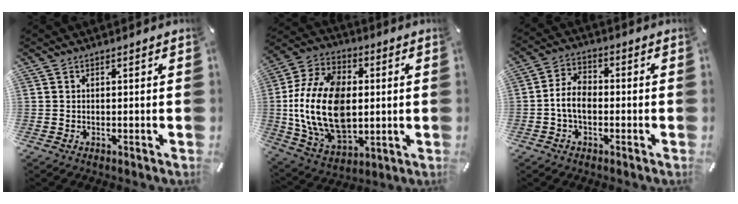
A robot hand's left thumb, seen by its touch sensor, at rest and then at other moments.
{"total": 21.8, "force": [-0.6, 15.2, 15.7], "torque": [-0.340, -0.001, -0.010]}
{"total": 6.5, "force": [-1.8, 4.1, 4.6], "torque": [-0.099, 0.011, -0.037]}